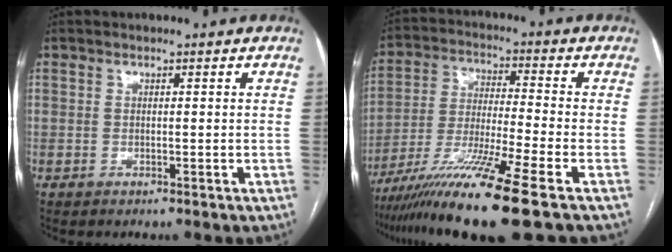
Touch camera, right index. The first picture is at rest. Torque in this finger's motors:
{"motor_torque": [1.11, -1.03, 0.90, 0.21]}